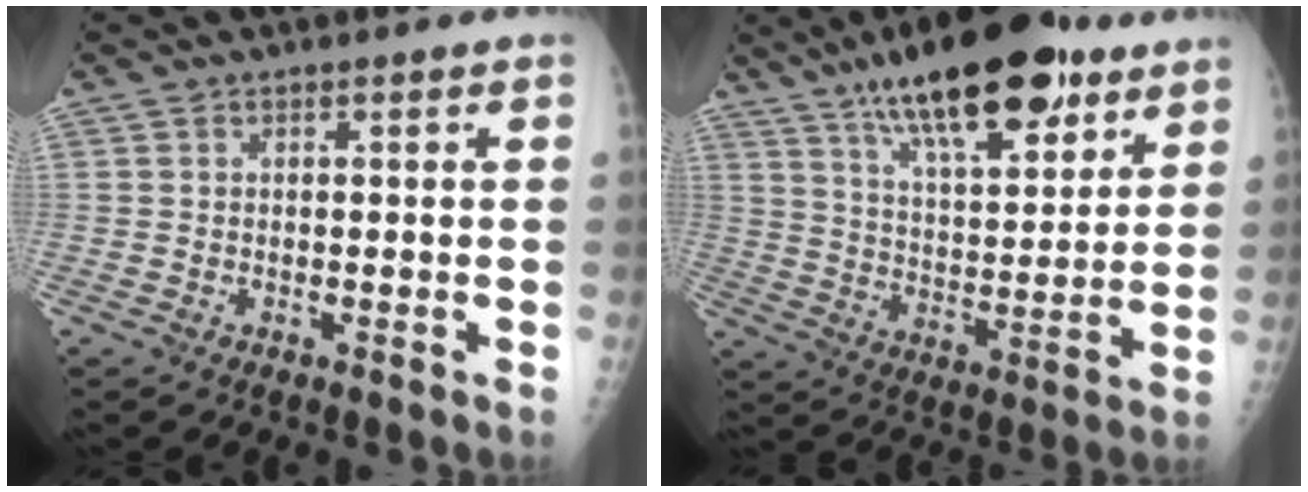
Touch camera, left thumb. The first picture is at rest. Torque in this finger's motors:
{"motor_torque": [2.61, 1.52, 1.64, -1.14, 0.47]}